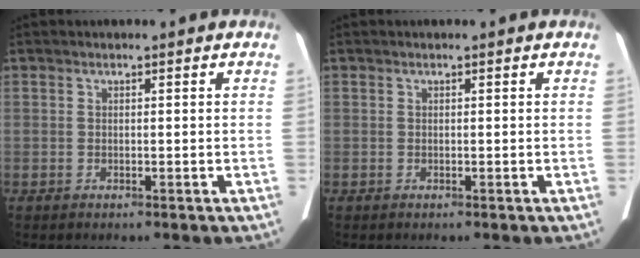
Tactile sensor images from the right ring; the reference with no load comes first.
{"total": 0.0}